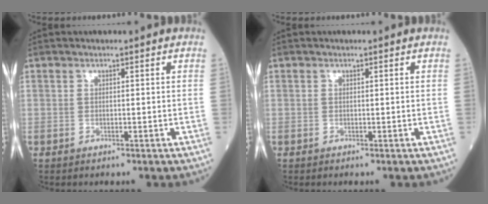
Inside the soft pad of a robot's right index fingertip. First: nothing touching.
{"total": 0.0}